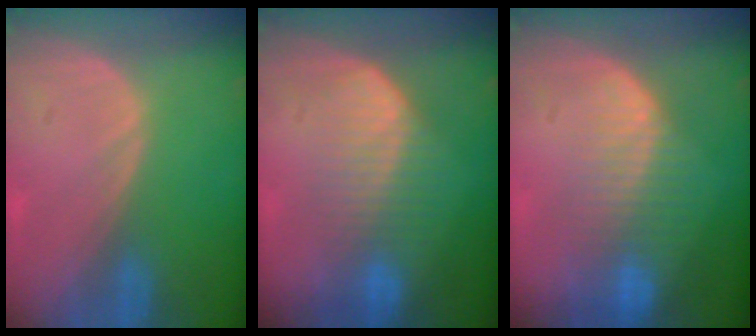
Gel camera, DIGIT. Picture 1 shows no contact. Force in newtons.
{"total": 6.7, "press": 6.6, "slide": 1.4}
{"total": 8.4, "press": 7.1, "slide": 4.4}